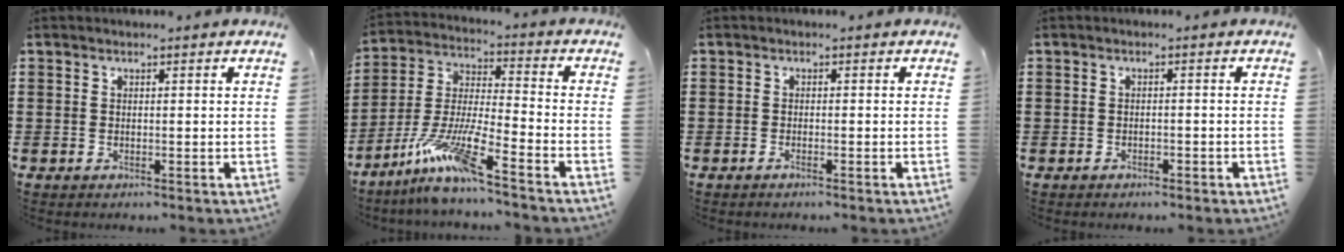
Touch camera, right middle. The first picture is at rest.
{"total": 10.6, "force": [-8.0, -0.2, 7.0], "torque": [-0.154, -0.014, -0.163]}
{"total": 0.7, "force": [-0.5, 0.0, 0.5], "torque": [-0.009, -0.003, -0.010]}
{"total": 1.5, "force": [-1.4, 0.5, 0.2], "torque": [-0.008, 0.002, -0.030]}